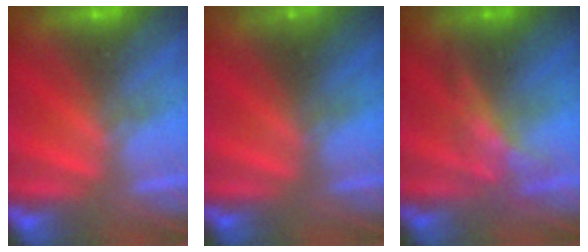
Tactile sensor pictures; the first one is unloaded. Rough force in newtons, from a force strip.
{"total": 4.5}
{"total": 1.8}